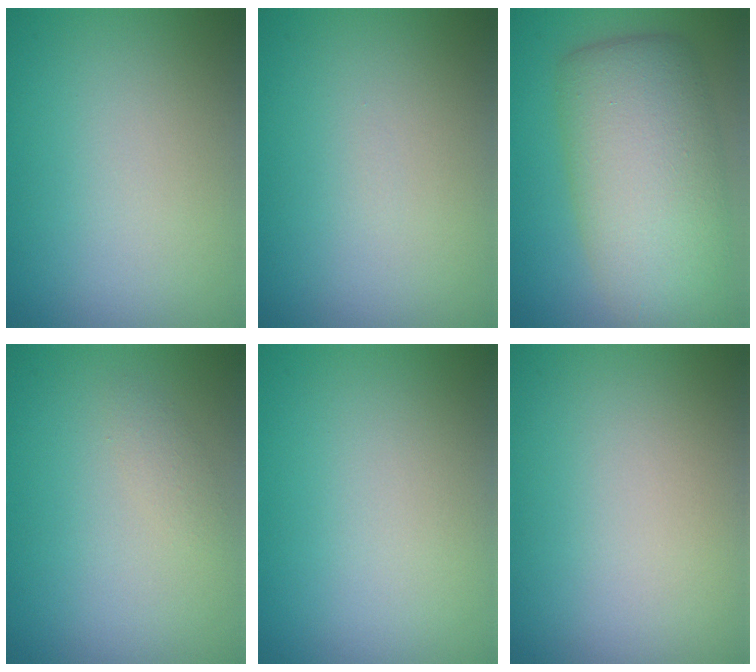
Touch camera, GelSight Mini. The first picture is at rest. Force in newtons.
{"total": 0.0}
{"total": 7.9, "press": 7.9, "slide": 0.4}
{"total": 0.9, "press": 0.9, "slide": 0.1}
{"total": 0.0}
{"total": 0.0}